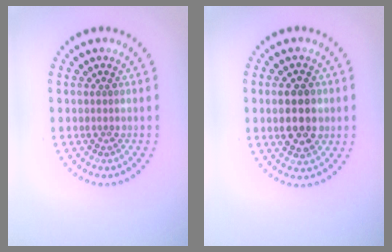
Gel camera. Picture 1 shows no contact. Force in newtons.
{"total": 4.6, "press": 4.6, "slide": 0.1}